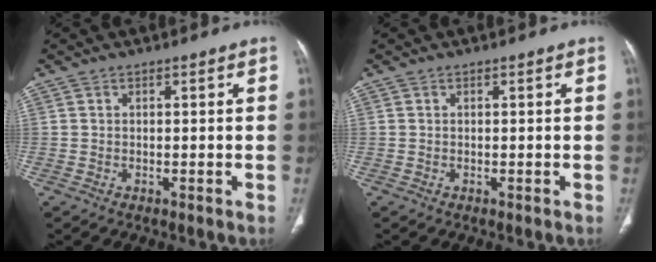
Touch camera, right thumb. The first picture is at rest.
{"total": 0.0}